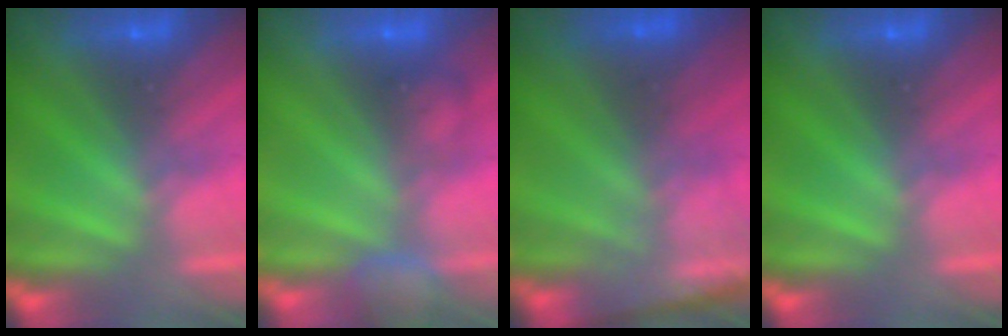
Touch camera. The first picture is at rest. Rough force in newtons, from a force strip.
{"total": 2.5}
{"total": 13.7}
{"total": 0.0}